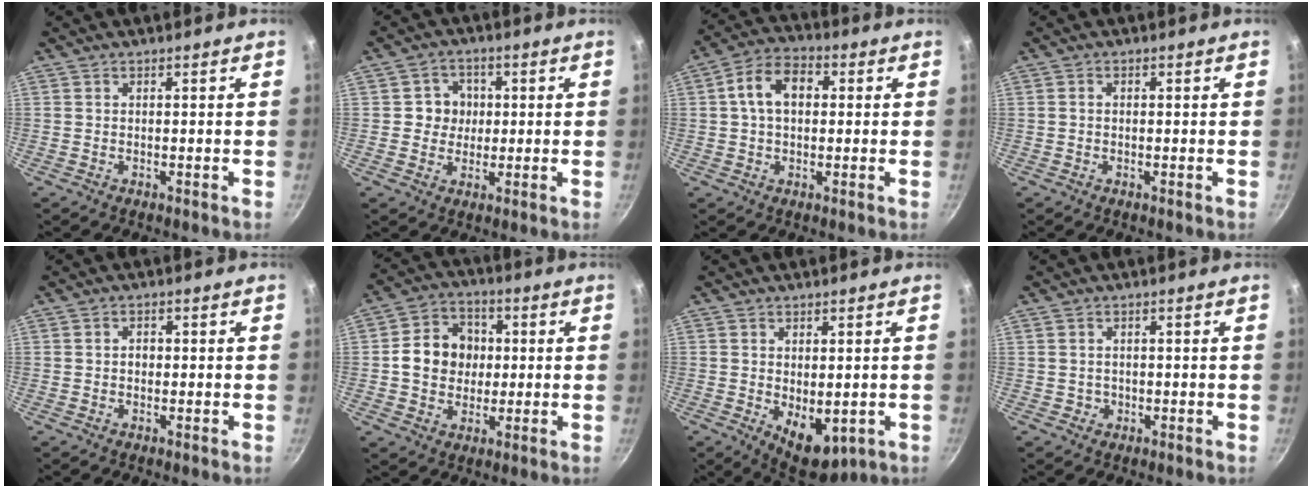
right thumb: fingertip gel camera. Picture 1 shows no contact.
{"total": 5.4, "force": [0.4, 5.1, 1.6], "torque": [0.014, 0.004, -0.002]}
{"total": 9.3, "force": [1.4, 6.3, 6.7], "torque": [-0.096, 0.025, 0.011]}
{"total": 0.8, "force": [-0.1, 0.6, 0.5], "torque": [-0.008, 0.006, -0.001]}
{"total": 1.7, "force": [0.0, 1.4, 1.0], "torque": [-0.011, 0.004, -0.003]}
{"total": 12.4, "force": [0.6, 10.3, 6.8], "torque": [-0.088, 0.018, -0.001]}
{"total": 8.0, "force": [-1.2, 4.6, 6.4], "torque": [-0.072, -0.014, -0.001]}
{"total": 1.5, "force": [-0.2, 1.5, 0.4], "torque": [0.001, -0.001, -0.001]}